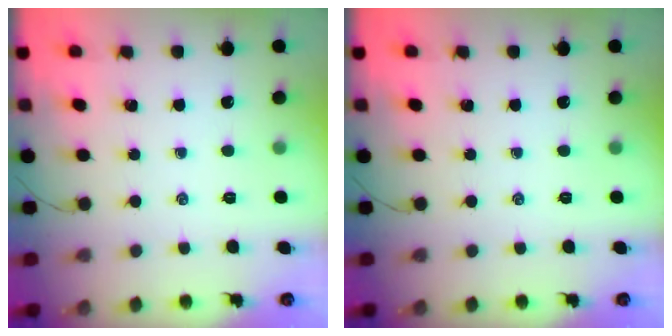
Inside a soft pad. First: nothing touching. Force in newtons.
{"total": 0.0}